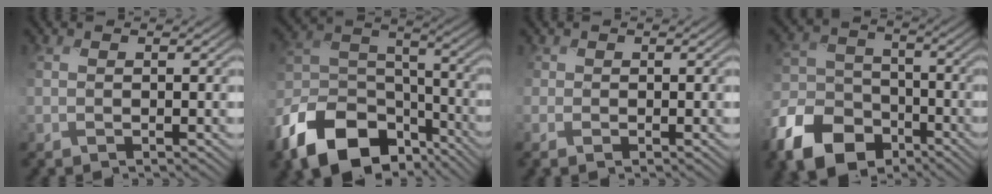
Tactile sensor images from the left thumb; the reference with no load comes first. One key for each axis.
{"total": 15.8, "fx": -9.3, "fy": 9.5, "fz": 8.4, "tx": -0.217, "ty": -0.034, "tz": -0.175}
{"total": 1.4, "fx": -0.4, "fy": 1.2, "fz": 0.6, "tx": -0.013, "ty": -0.005, "tz": -0.011}
{"total": 12.5, "fx": -7.4, "fy": 8.2, "fz": 5.9, "tx": -0.160, "ty": -0.029, "tz": -0.139}